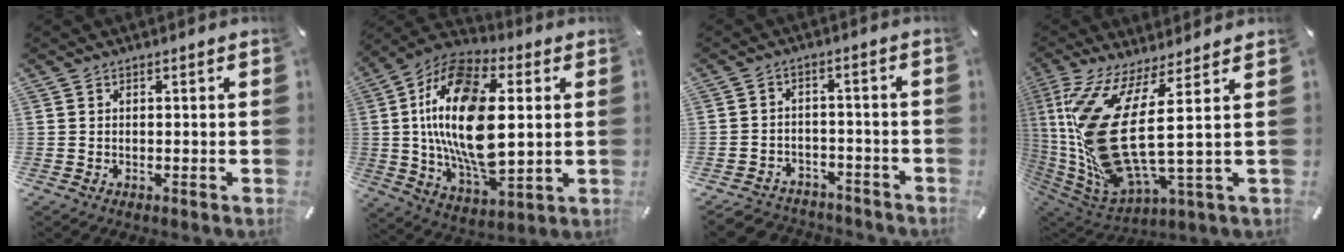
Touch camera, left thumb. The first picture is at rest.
{"total": 22.4, "force": [3.1, 11.9, 18.8], "torque": [-0.381, -0.008, 0.049]}
{"total": 4.6, "force": [-3.4, 2.9, 1.1], "torque": [-0.022, 0.016, -0.066]}
{"total": 22.7, "force": [3.6, 7.8, 21.0], "torque": [-0.464, -0.056, 0.064]}